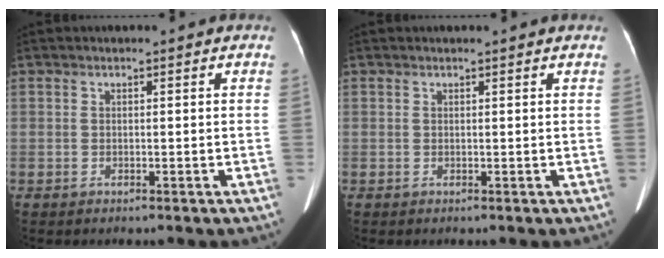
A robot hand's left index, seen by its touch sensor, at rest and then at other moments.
{"total": 2.1, "force": [2.0, 0.1, 0.7], "torque": [-0.011, 0.012, 0.020]}